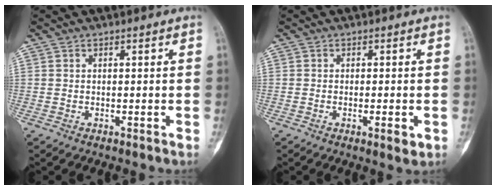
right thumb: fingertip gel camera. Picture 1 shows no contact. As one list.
[{"total": 2.9, "force": [-0.9, 0.8, 2.6], "torque": [-0.037, -0.004, -0.013]}]